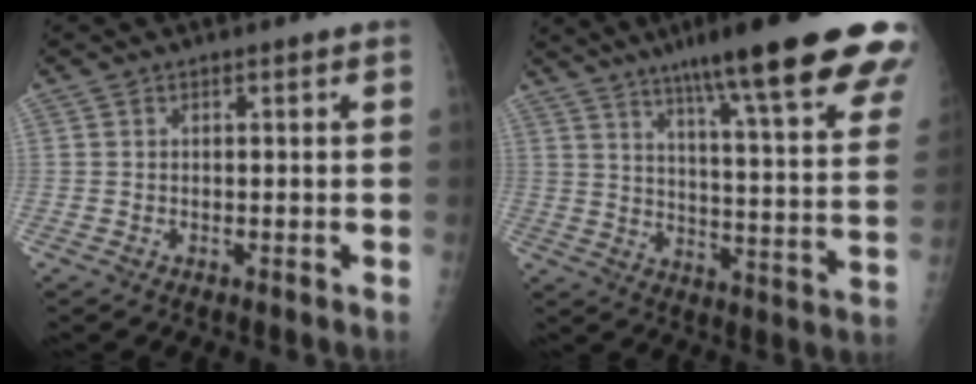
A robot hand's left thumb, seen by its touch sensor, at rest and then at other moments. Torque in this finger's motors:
{"motor_torque": [2.47, 0.93, 2.32, -0.44, 0.27]}